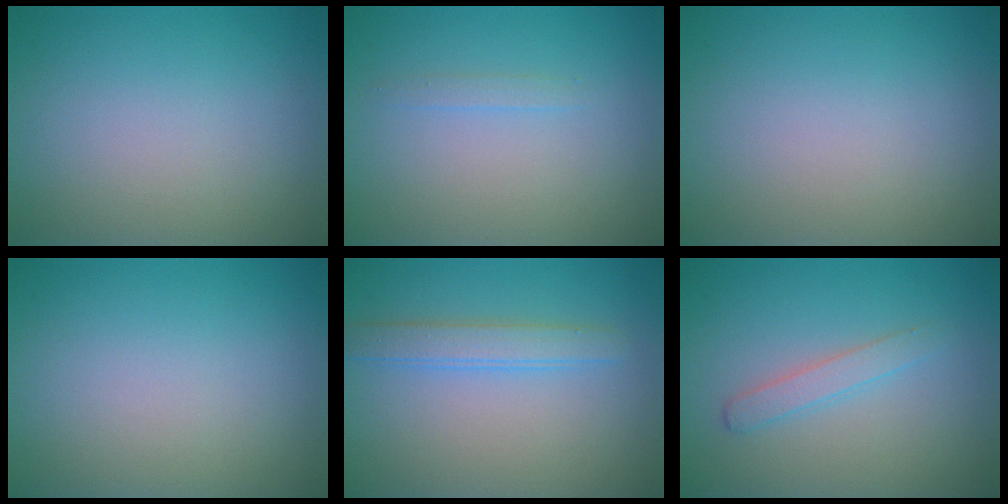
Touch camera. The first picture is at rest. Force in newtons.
{"total": 0.8, "press": 0.8, "slide": 0.1}
{"total": 0.0}
{"total": 0.0}
{"total": 2.5, "press": 2.5, "slide": 0.1}
{"total": 1.6, "press": 1.6, "slide": 0.0}